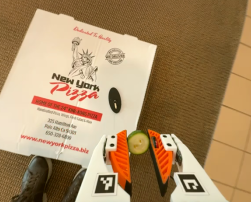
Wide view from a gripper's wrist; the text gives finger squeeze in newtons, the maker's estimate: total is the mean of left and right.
{"total": 7.6, "left": 7.4, "right": 7.7}